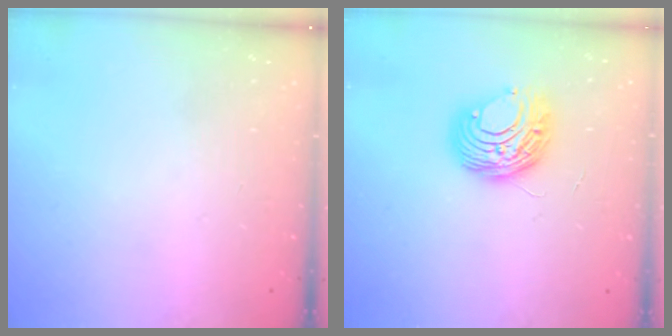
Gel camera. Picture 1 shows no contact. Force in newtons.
{"total": 9.0, "press": 8.9, "slide": 0.5}